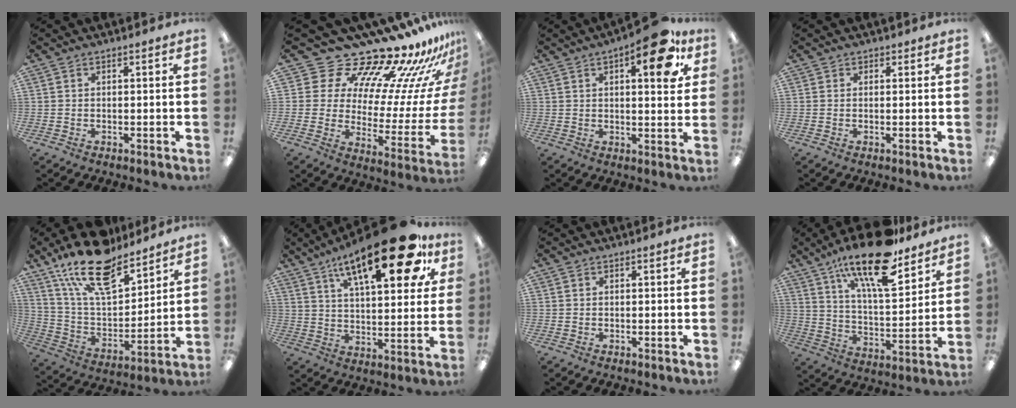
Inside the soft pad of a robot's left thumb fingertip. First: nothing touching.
{"total": 19.1, "force": [16.6, 7.3, 6.1], "torque": [-0.083, -0.156, 0.286]}
{"total": 13.8, "force": [7.0, 4.7, 11.0], "torque": [-0.137, -0.030, 0.104]}
{"total": 0.6, "force": [0.4, 0.4, -0.1], "torque": [0.003, 0.002, 0.007]}
{"total": 20.1, "force": [15.2, 7.9, 10.5], "torque": [-0.198, -0.089, 0.269]}
{"total": 24.8, "force": [14.4, 8.6, 18.3], "torque": [-0.274, -0.071, 0.225]}
{"total": 0.0}
{"total": 21.1, "force": [15.2, 6.4, 13.2], "torque": [-0.223, -0.090, 0.253]}